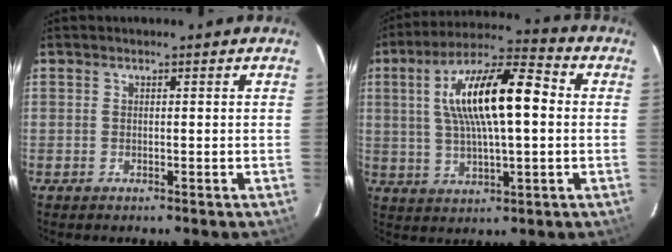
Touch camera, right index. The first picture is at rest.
{"total": 16.3, "force": [2.3, 4.8, 15.4], "torque": [-0.278, 0.023, 0.037]}